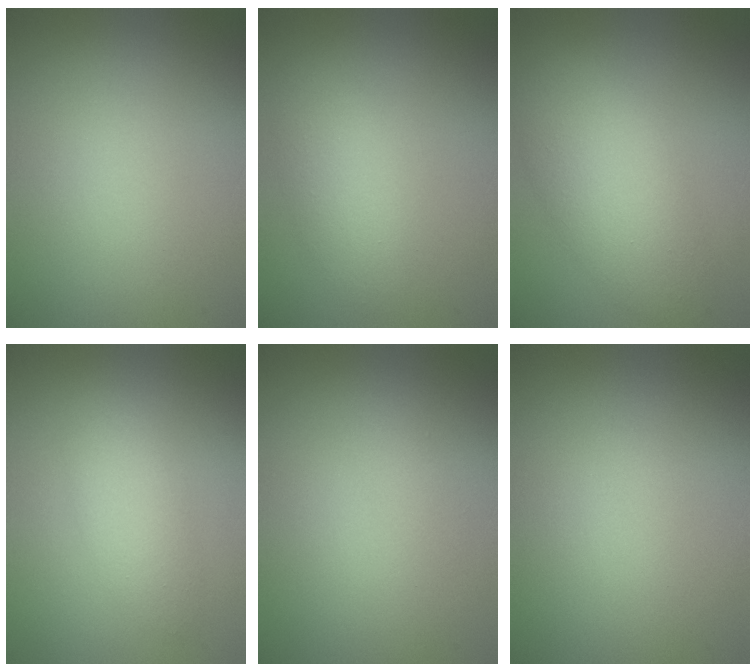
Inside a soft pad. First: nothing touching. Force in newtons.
{"total": 2.4, "press": 2.4, "slide": 0.1}
{"total": 5.3, "press": 5.3, "slide": 0.2}
{"total": 2.5, "press": 2.5, "slide": 0.1}
{"total": 0.8, "press": 0.8, "slide": 0.0}
{"total": 0.0}